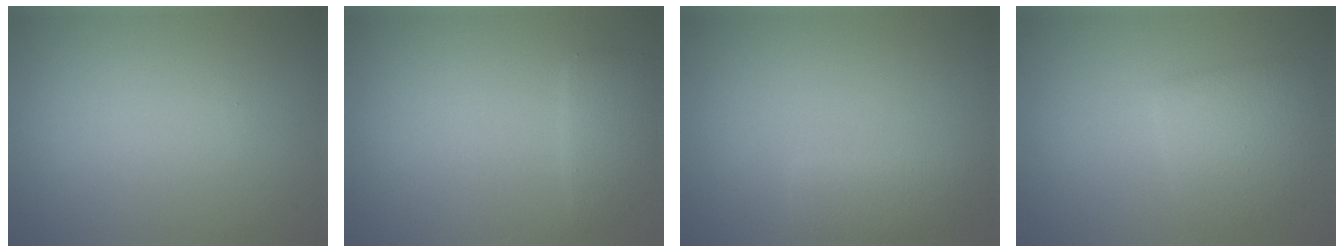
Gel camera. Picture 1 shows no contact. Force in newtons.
{"total": 2.0, "press": 2.0, "slide": 0.1}
{"total": 2.3, "press": 2.3, "slide": 0.2}
{"total": 3.3, "press": 3.3, "slide": 0.1}